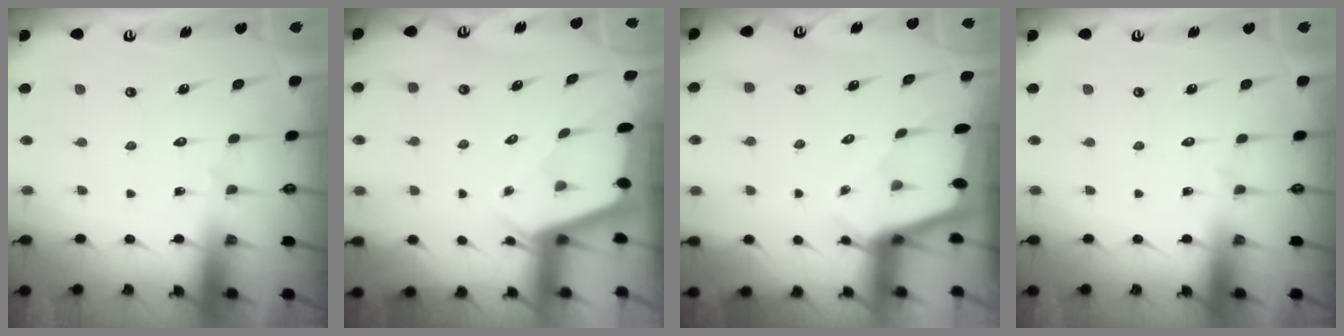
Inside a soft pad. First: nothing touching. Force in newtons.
{"total": 2.1, "press": 2.1, "slide": 0.3}
{"total": 2.1, "press": 2.1, "slide": 0.3}
{"total": 0.0}